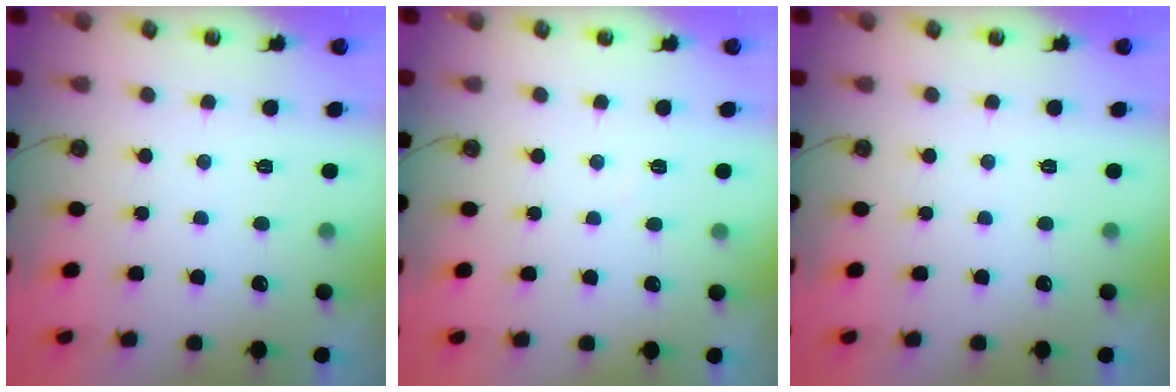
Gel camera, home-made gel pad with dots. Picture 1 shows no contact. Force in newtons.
{"total": 3.8, "press": 3.8, "slide": 0.5}
{"total": 0.0}